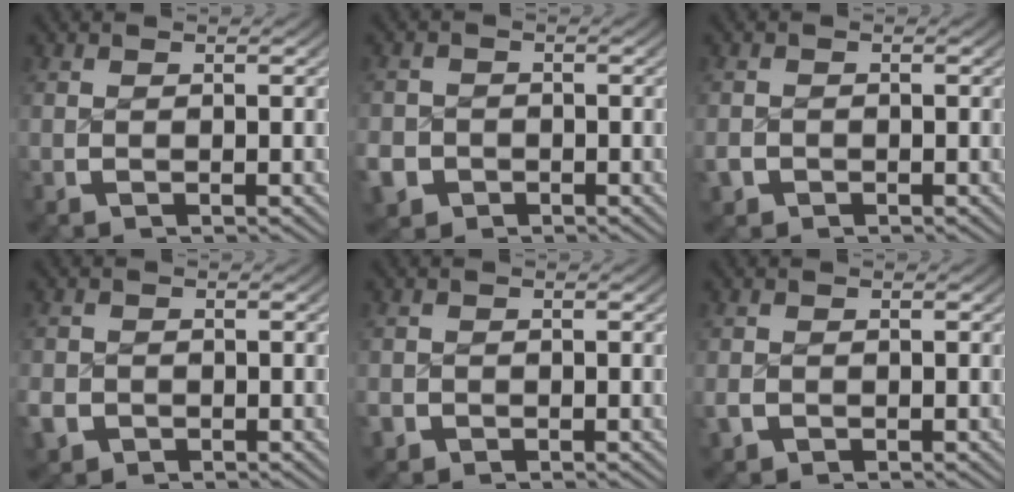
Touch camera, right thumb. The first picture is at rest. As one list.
[{"total": 4.7, "force": [-2.3, 3.9, 1.0], "torque": [-0.032, -0.025, -0.034]}, {"total": 1.4, "force": [-0.9, 1.2, 0.2], "torque": [-0.009, -0.006, -0.014]}, {"total": 2.9, "force": [-1.4, 2.4, 0.6], "torque": [-0.022, -0.013, -0.022]}, {"total": 1.6, "force": [-0.9, 1.3, 0.2], "torque": [-0.009, -0.009, -0.016]}, {"total": 1.1, "force": [-0.6, 0.8, 0.3], "torque": [-0.010, -0.005, -0.011]}]